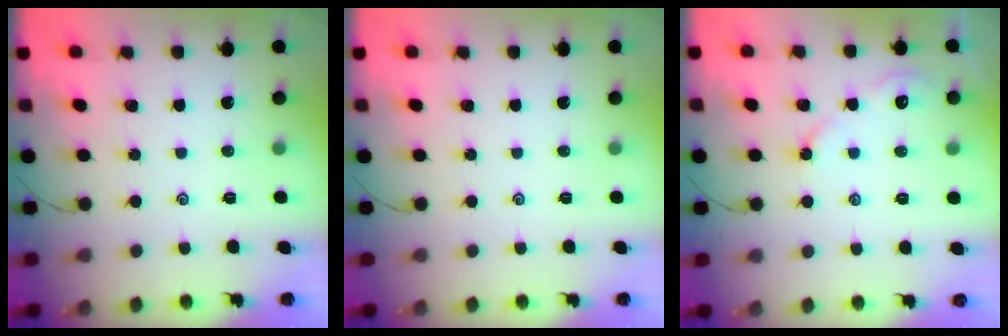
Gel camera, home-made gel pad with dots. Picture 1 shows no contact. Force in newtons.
{"total": 0.0}
{"total": 6.8, "press": 6.7, "slide": 0.8}